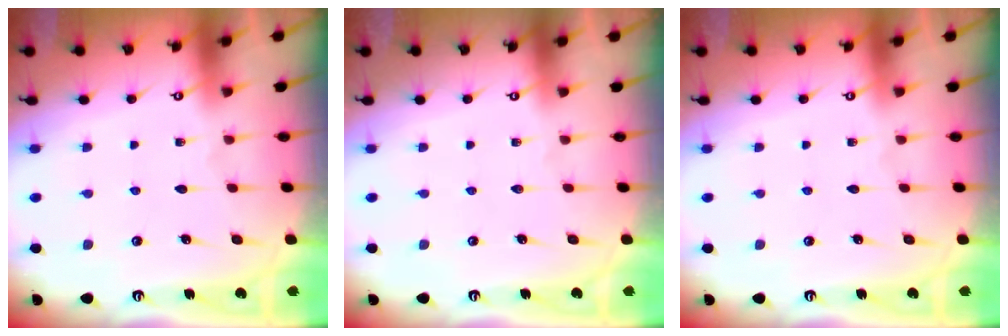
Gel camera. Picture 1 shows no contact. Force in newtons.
{"total": 0.0}
{"total": 0.0}